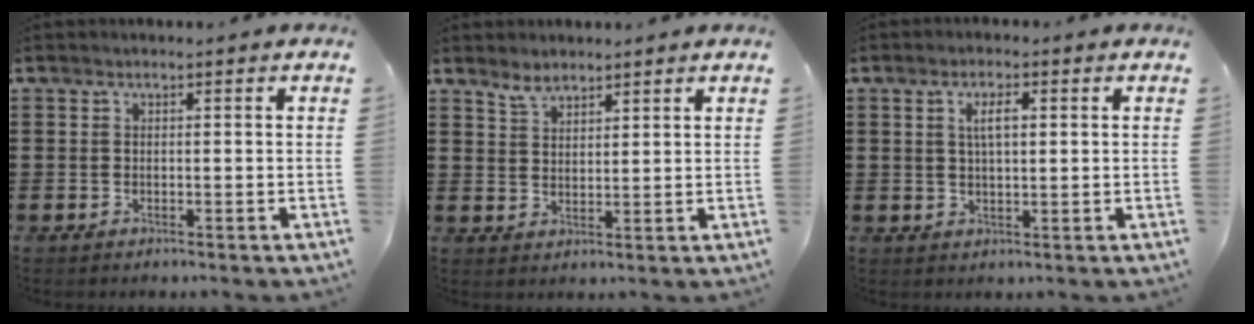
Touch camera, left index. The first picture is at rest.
{"total": 2.9, "force": [2.7, 1.0, 0.6], "torque": [-0.018, 0.000, 0.052]}
{"total": 3.5, "force": [1.1, 1.3, 3.0], "torque": [-0.056, 0.006, 0.015]}